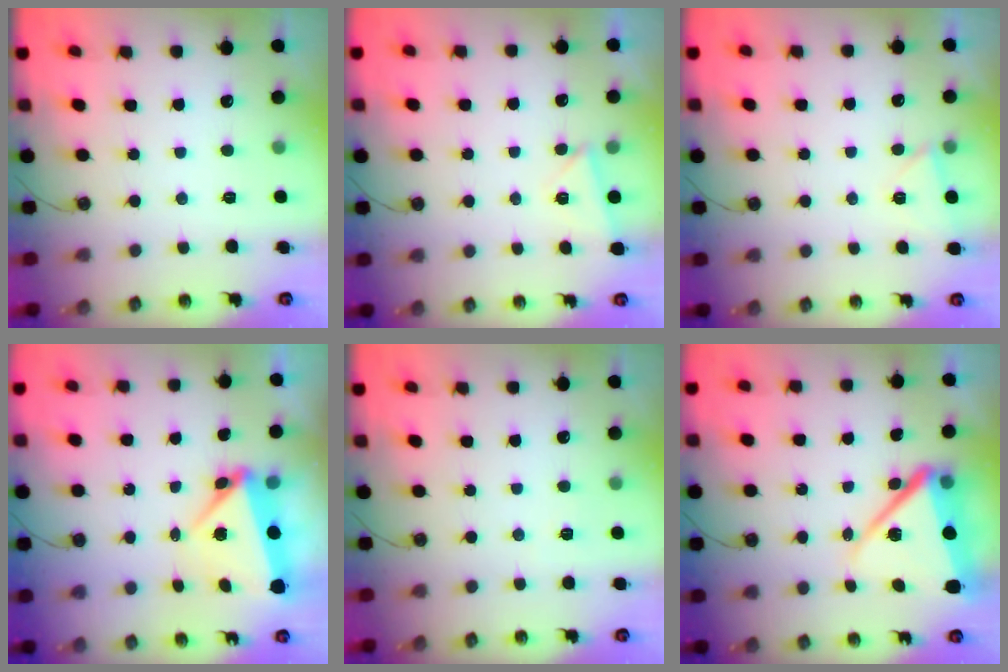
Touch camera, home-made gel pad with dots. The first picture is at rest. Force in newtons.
{"total": 3.8, "press": 3.2, "slide": 2.1}
{"total": 4.0, "press": 2.3, "slide": 3.2}
{"total": 6.0, "press": 5.1, "slide": 3.3}
{"total": 2.7, "press": 2.6, "slide": 0.7}
{"total": 13.5, "press": 13.4, "slide": 1.5}